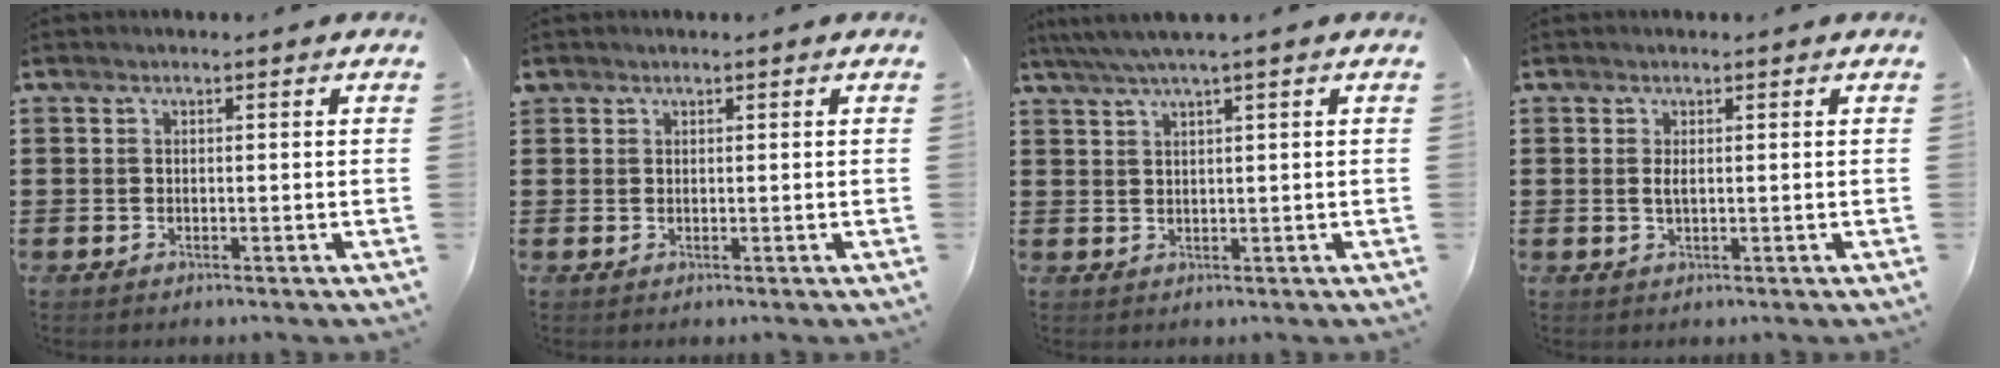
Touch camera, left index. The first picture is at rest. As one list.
[{"total": 0.7, "force": [0.5, 0.4, 0.1], "torque": [-0.004, 0.003, 0.011]}, {"total": 2.5, "force": [1.6, -0.2, 1.9], "torque": [-0.039, 0.002, 0.029]}, {"total": 1.3, "force": [0.3, 0.3, 1.2], "torque": [-0.025, 0.002, 0.005]}]